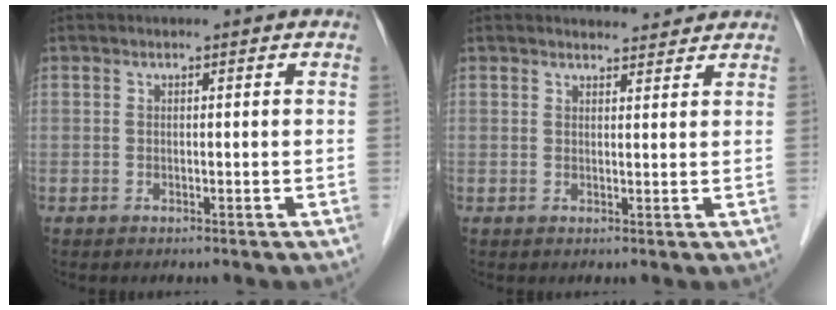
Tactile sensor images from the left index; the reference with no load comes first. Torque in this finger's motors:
{"motor_torque": [0.75, -1.02, 0.00, -0.03]}